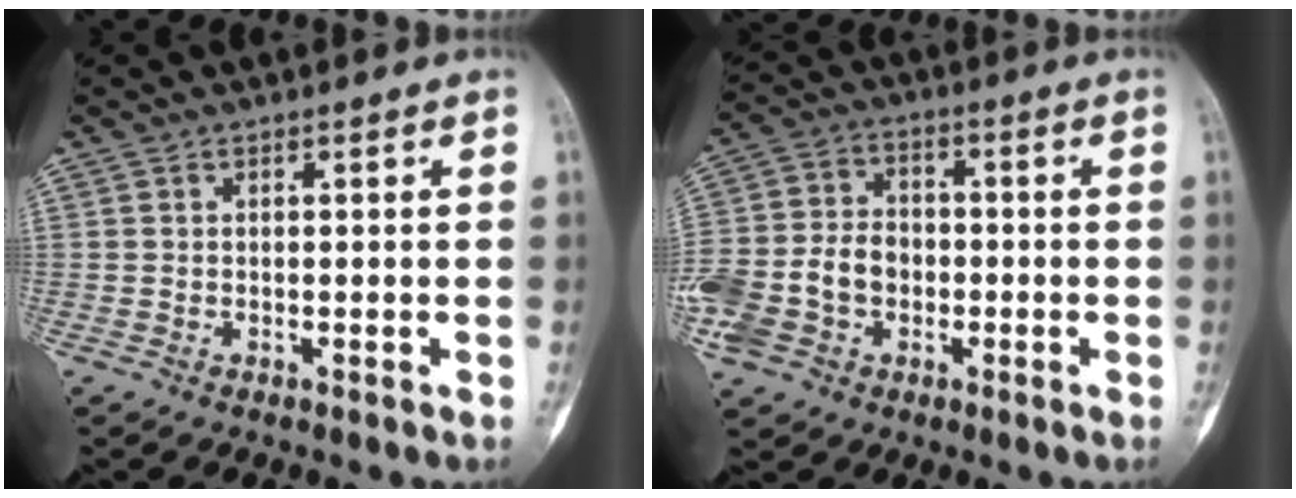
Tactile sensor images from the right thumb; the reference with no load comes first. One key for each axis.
{"total": 14.9, "fx": -3.5, "fy": 11.7, "fz": 8.7, "tx": -0.192, "ty": 0.028, "tz": -0.061}